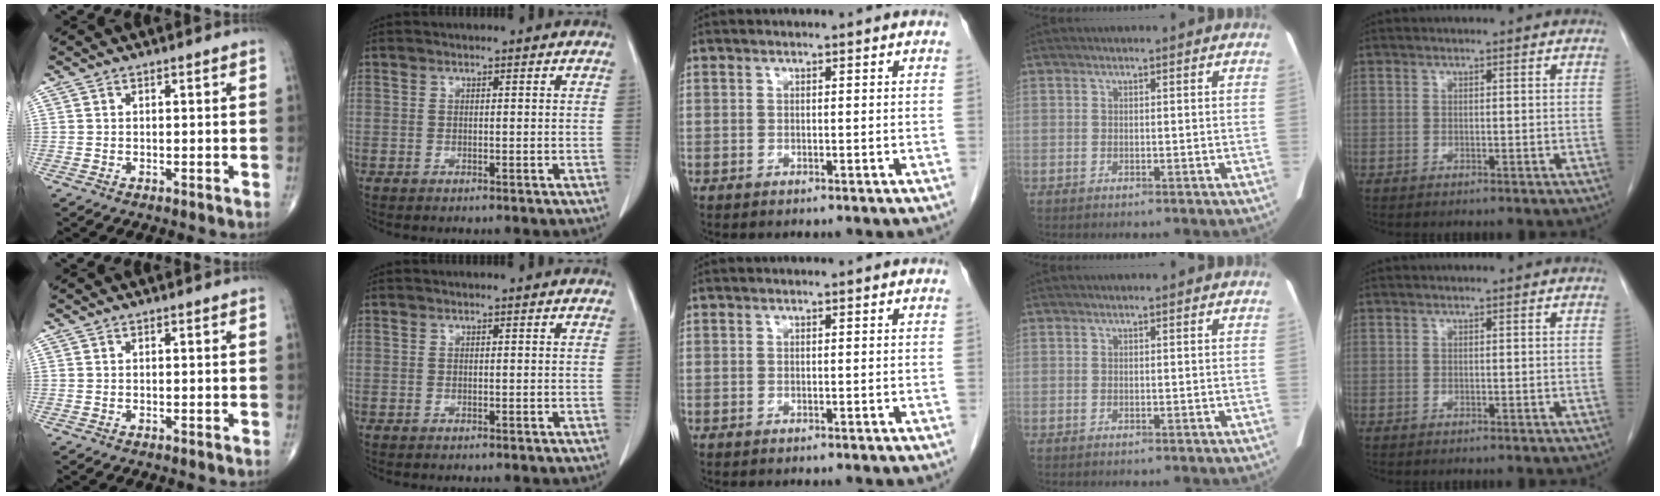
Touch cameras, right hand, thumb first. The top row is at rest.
{}